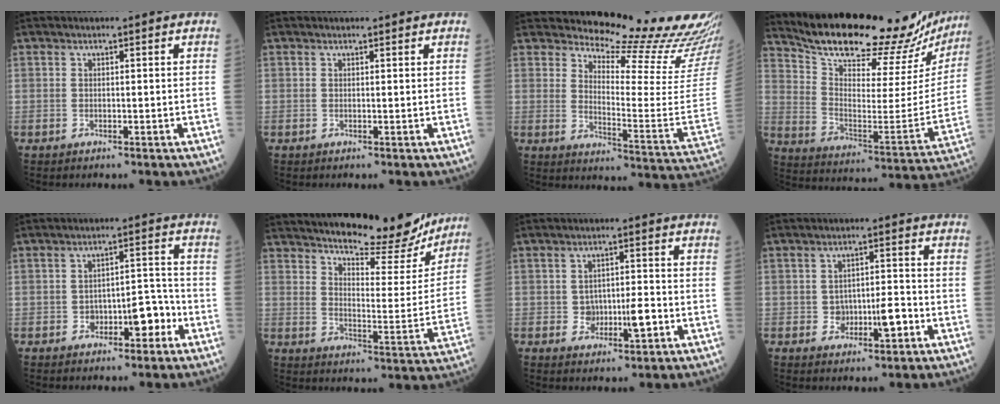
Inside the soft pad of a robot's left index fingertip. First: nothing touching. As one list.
[{"total": 0.9, "force": [0.9, 0.2, 0.0], "torque": [-0.004, 0.004, 0.011]}, {"total": 20.4, "force": [19.5, 0.8, 5.8], "torque": [-0.085, -0.130, 0.227]}, {"total": 28.0, "force": [25.8, 5.3, 9.4], "torque": [-0.156, -0.078, 0.350]}, {"total": 5.4, "force": [-2.5, 2.5, 4.1], "torque": [-0.050, 0.025, -0.034]}, {"total": 18.6, "force": [16.9, 3.2, 7.0], "torque": [-0.090, -0.030, 0.222]}, {"total": 4.5, "force": [-1.3, 2.2, 3.7], "torque": [-0.051, 0.010, -0.013]}, {"total": 4.5, "force": [-1.5, 2.2, 3.7], "torque": [-0.048, 0.011, -0.018]}]